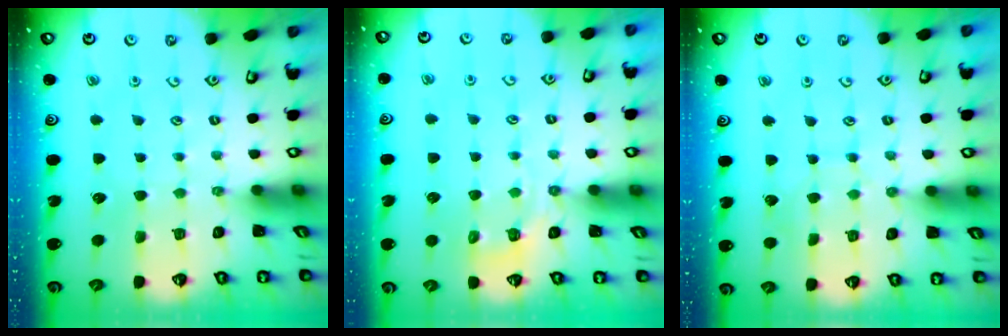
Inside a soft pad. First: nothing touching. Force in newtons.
{"total": 4.3, "press": 4.0, "slide": 1.5}
{"total": 4.3, "press": 4.3, "slide": 0.2}